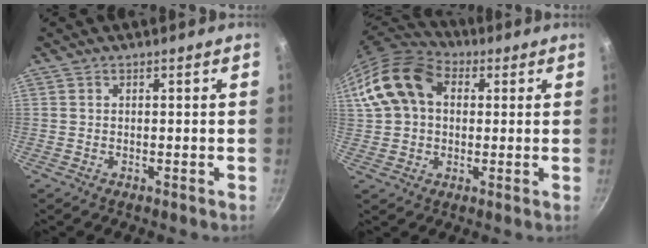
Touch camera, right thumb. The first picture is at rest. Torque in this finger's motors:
{"motor_torque": [0.72, 1.59, 0.64, -0.54, 0.26]}